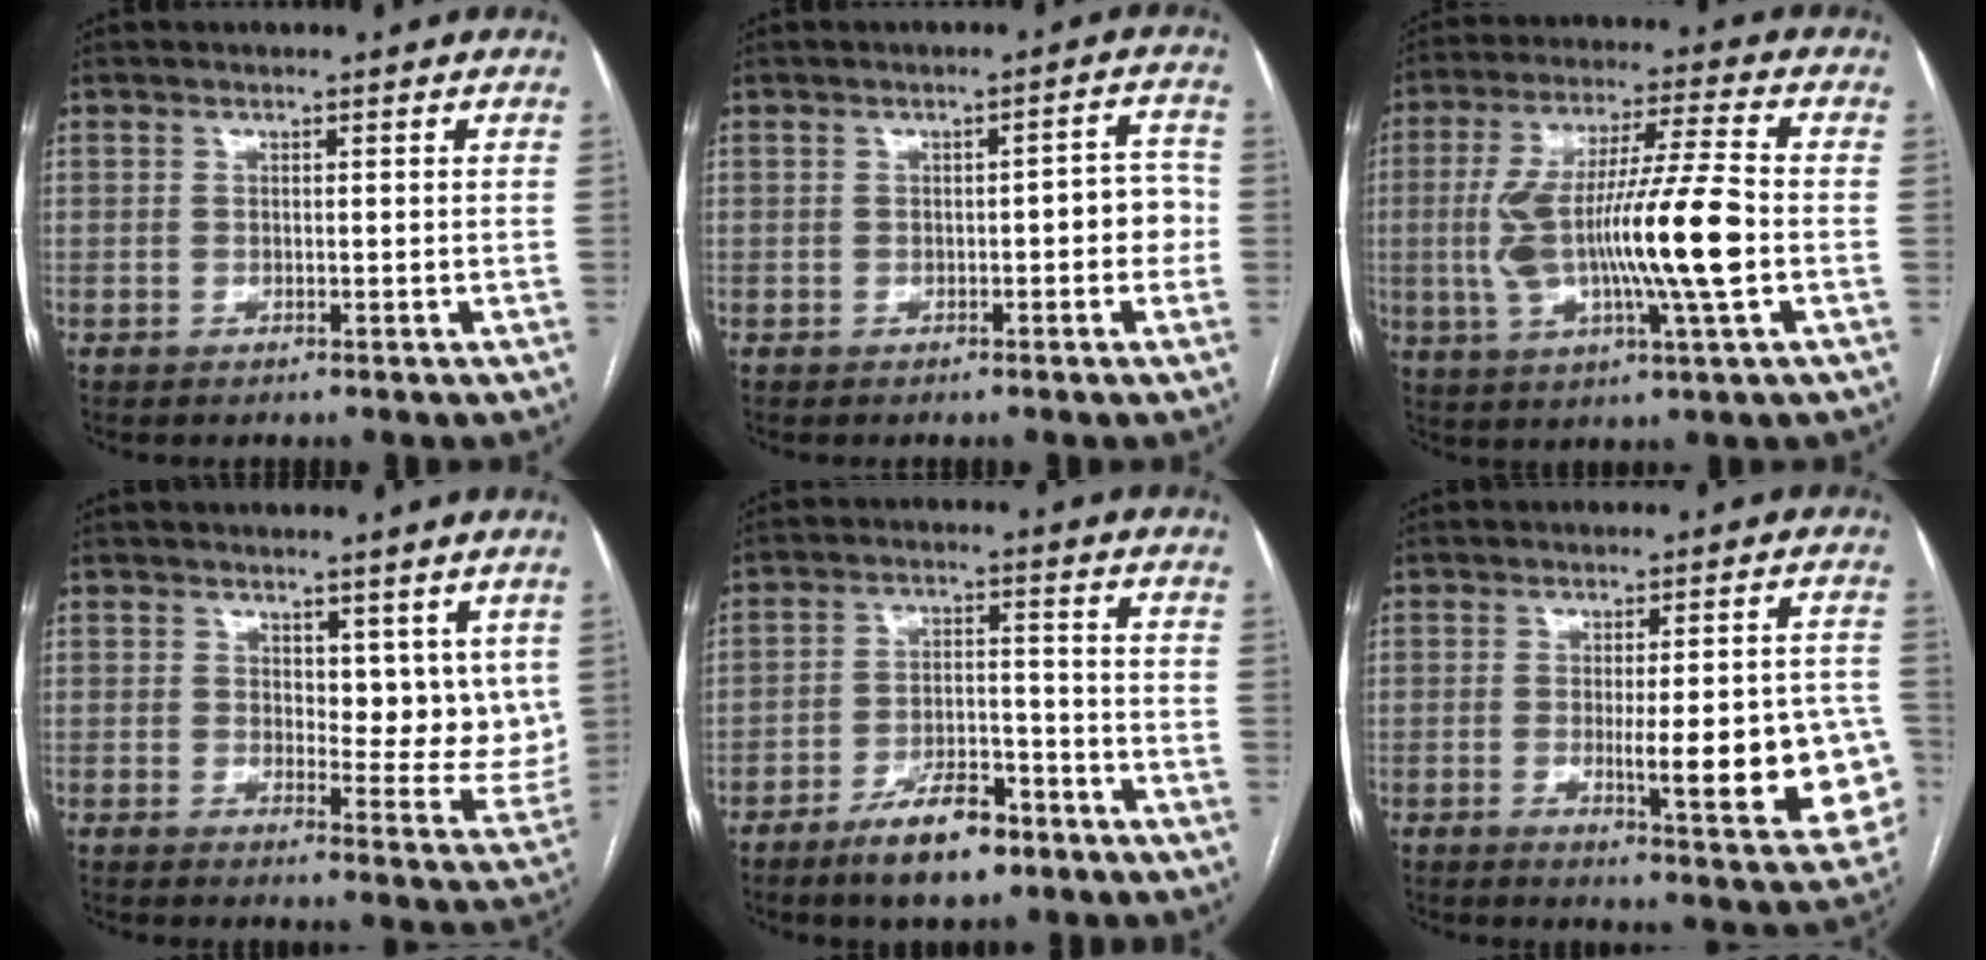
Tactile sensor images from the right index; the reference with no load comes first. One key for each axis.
{"total": 4.3, "fx": -0.8, "fy": 1.5, "fz": 3.9, "tx": -0.039, "ty": 0.020, "tz": -0.011}
{"total": 16.4, "fx": -1.9, "fy": 0.9, "fz": 16.3, "tx": -0.309, "ty": 0.004, "tz": -0.035}
{"total": 7.6, "fx": 3.4, "fy": 3.7, "fz": 5.7, "tx": -0.054, "ty": -0.013, "tz": 0.051}
{"total": 9.1, "fx": -6.3, "fy": 3.2, "fz": 5.8, "tx": -0.104, "ty": 0.003, "tz": -0.106}
{"total": 15.1, "fx": -3.1, "fy": 3.0, "fz": 14.4, "tx": -0.124, "ty": 0.007, "tz": -0.025}